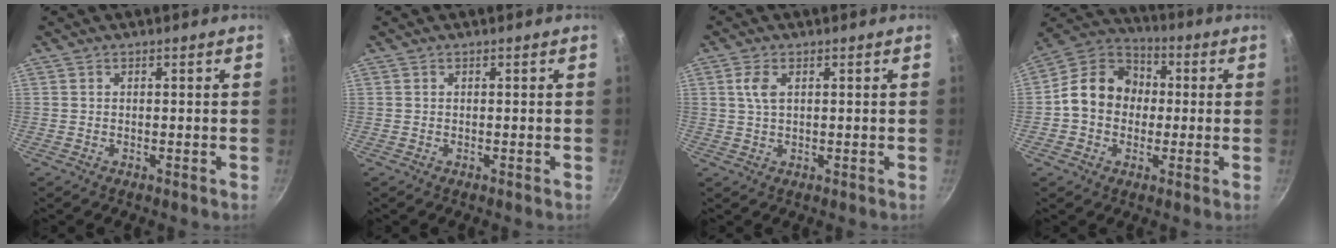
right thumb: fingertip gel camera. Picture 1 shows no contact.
{"total": 0.0}
{"total": 3.3, "force": [0.9, 1.7, 2.7], "torque": [-0.055, -0.001, 0.018]}
{"total": 13.3, "force": [0.0, 11.1, 7.3], "torque": [-0.084, 0.032, -0.022]}